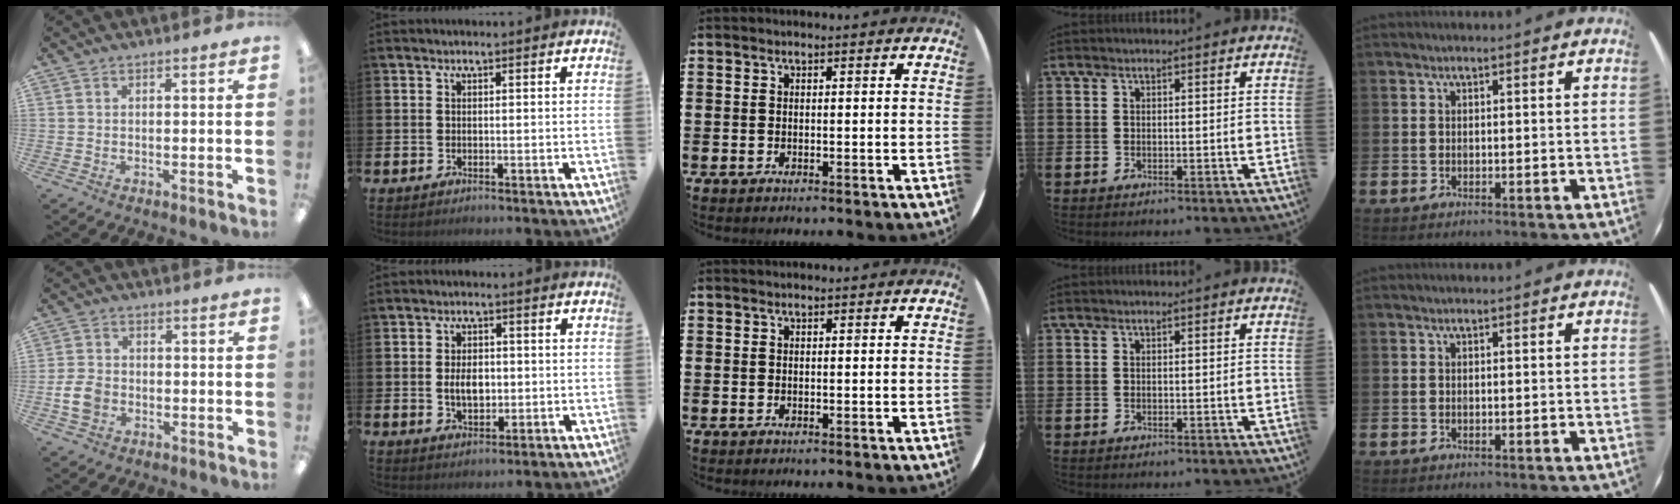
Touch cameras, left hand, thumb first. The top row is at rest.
{"thumb": {"total": 5.8, "force": [-1.5, 4.4, 3.5], "torque": [-0.078, 0.005, -0.028]}, "index": {"total": 4.0, "force": [-0.1, 2.6, 3.0], "torque": [-0.044, 0.003, -0.007]}}